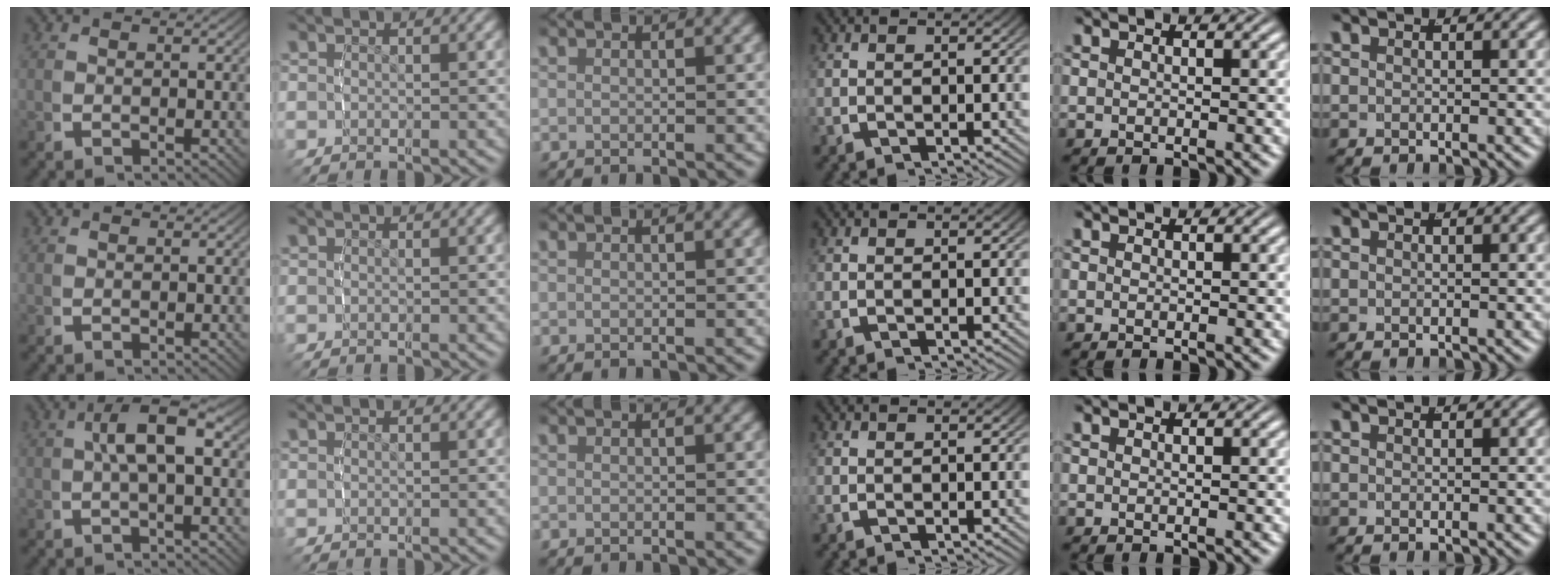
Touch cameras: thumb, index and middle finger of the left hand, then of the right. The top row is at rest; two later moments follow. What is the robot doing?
{"motion": "lift_and_place", "object": "legos"}